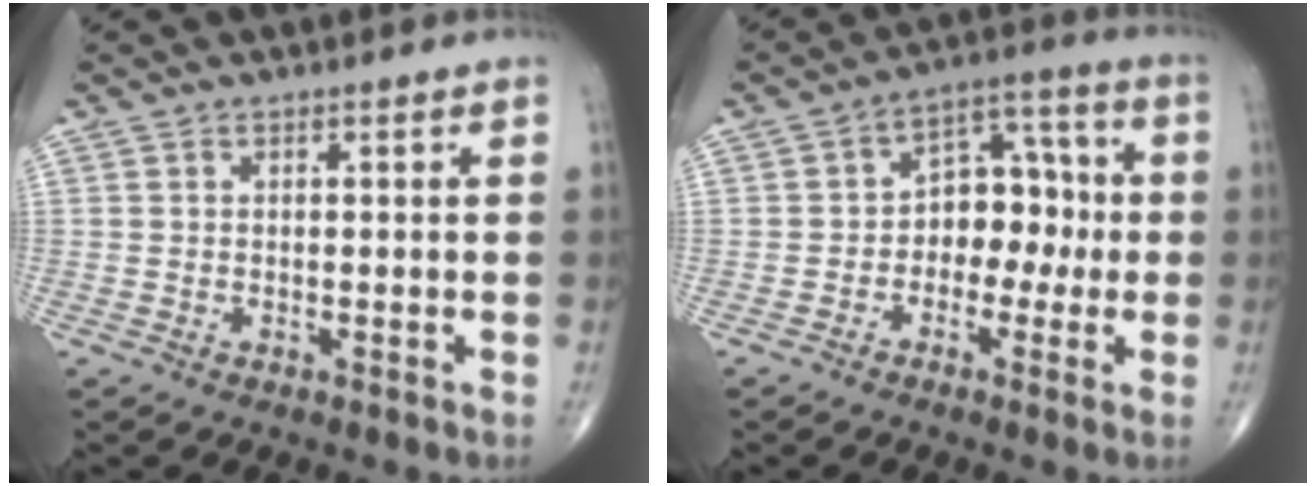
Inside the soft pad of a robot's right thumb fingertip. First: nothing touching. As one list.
[{"total": 9.4, "force": [-1.1, 6.7, 6.5], "torque": [-0.050, 0.039, -0.032]}]